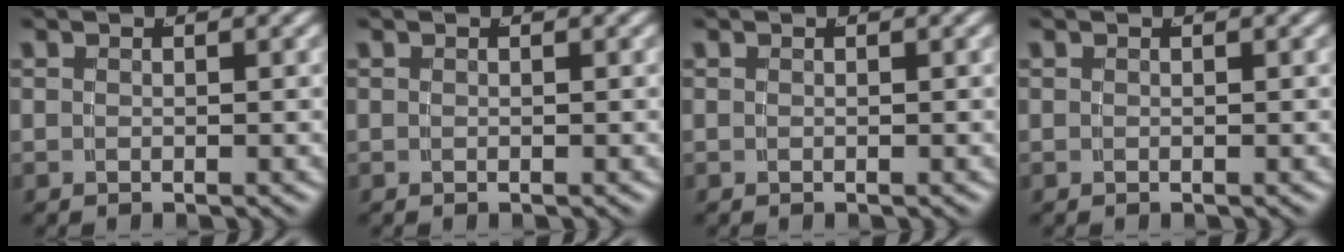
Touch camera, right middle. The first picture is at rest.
{"total": 0.0}
{"total": 0.0}
{"total": 0.0}